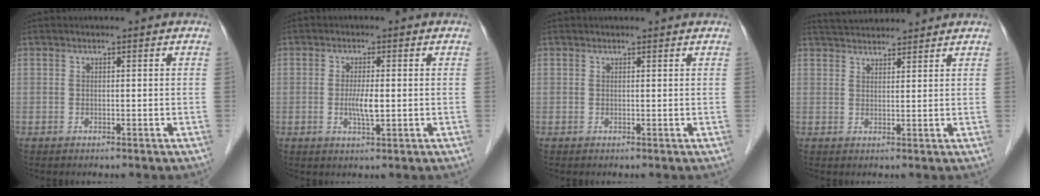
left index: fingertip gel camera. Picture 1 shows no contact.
{"total": 3.2, "force": [-0.5, 0.5, 3.1], "torque": [-0.064, -0.009, -0.008]}
{"total": 1.3, "force": [1.3, 0.2, 0.3], "torque": [-0.008, 0.007, 0.014]}
{"total": 7.0, "force": [6.7, 1.0, 1.7], "torque": [-0.032, 0.031, 0.102]}